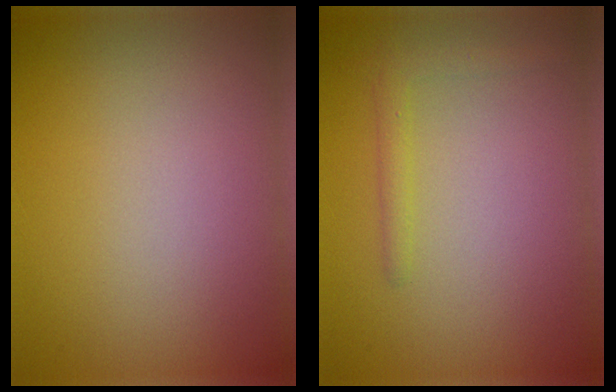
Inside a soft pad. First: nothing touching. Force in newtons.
{"total": 1.4, "press": 1.4, "slide": 0.1}